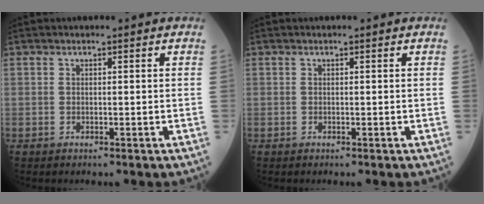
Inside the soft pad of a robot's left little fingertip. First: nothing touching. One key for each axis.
{"total": 0.0}